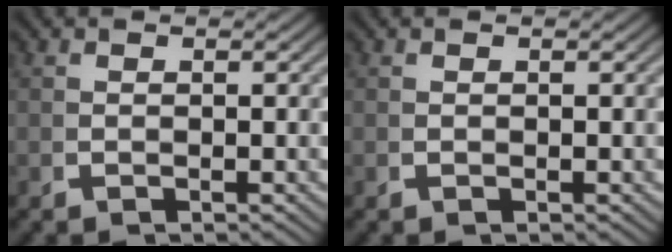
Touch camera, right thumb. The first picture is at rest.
{"total": 0.0}